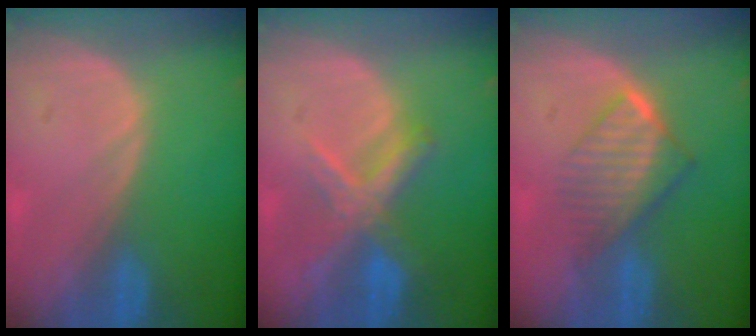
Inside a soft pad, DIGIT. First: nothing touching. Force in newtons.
{"total": 7.3, "press": 6.2, "slide": 4.0}
{"total": 6.7, "press": 6.1, "slide": 2.8}